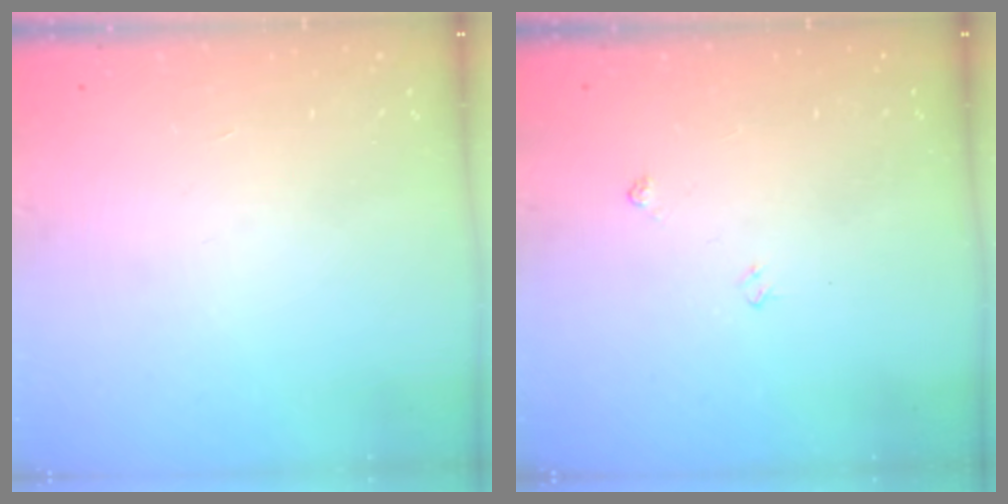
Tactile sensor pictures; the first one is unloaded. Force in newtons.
{"total": 3.7, "press": 3.7, "slide": 0.6}